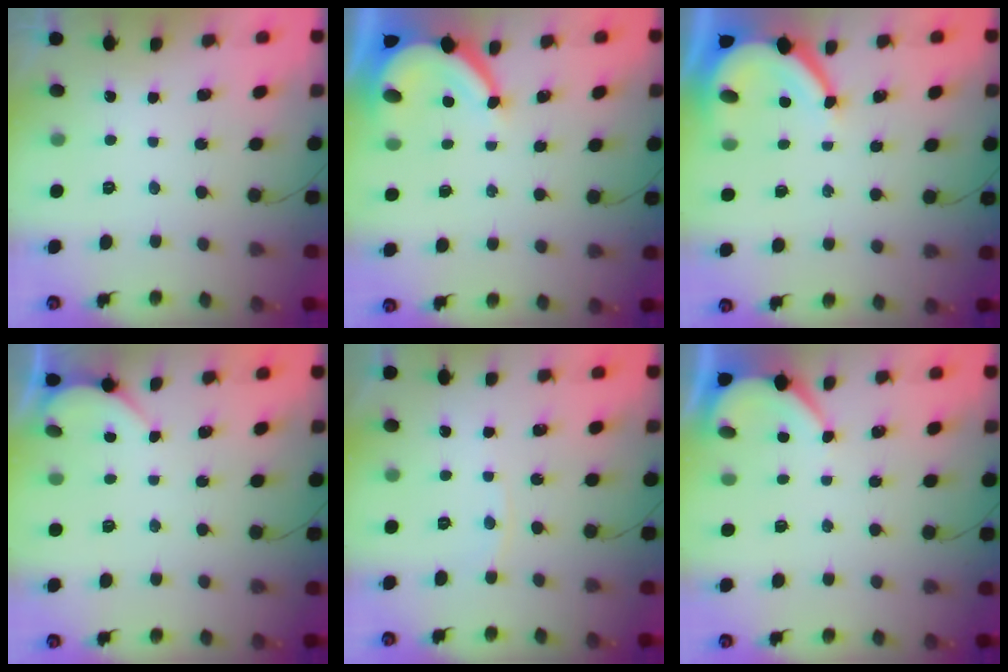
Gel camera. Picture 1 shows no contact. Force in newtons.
{"total": 7.3, "press": 7.2, "slide": 0.8}
{"total": 8.5, "press": 8.4, "slide": 1.0}
{"total": 1.9, "press": 1.9, "slide": 0.1}
{"total": 4.2, "press": 4.2, "slide": 0.6}
{"total": 3.7, "press": 3.6, "slide": 0.3}